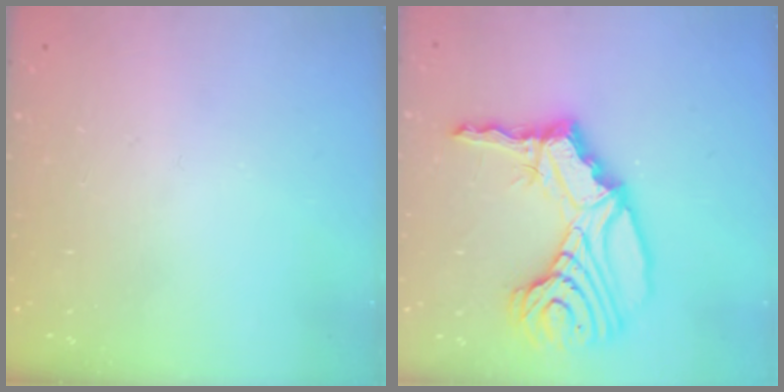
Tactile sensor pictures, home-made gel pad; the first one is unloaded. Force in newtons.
{"total": 22.9, "press": 22.6, "slide": 3.7}